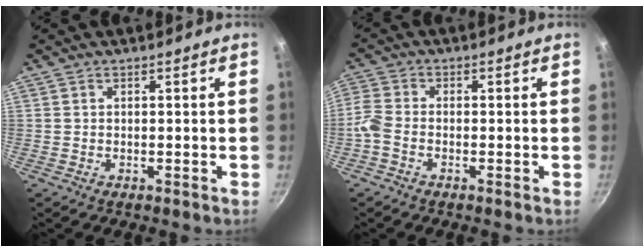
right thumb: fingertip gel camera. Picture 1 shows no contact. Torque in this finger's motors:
{"motor_torque": [-0.24, -0.24, 0.61, -0.12, 0.04]}